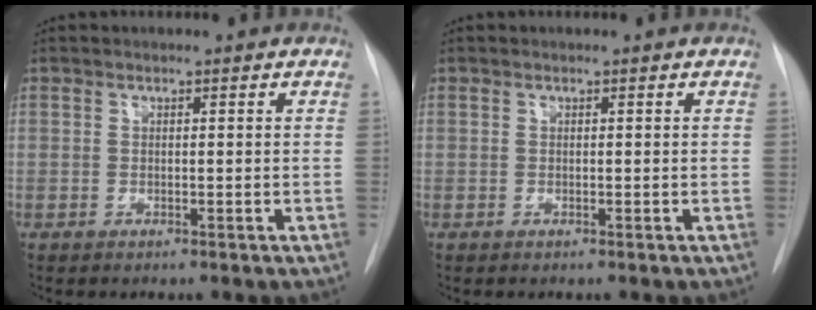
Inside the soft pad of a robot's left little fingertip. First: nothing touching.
{"total": 0.0}